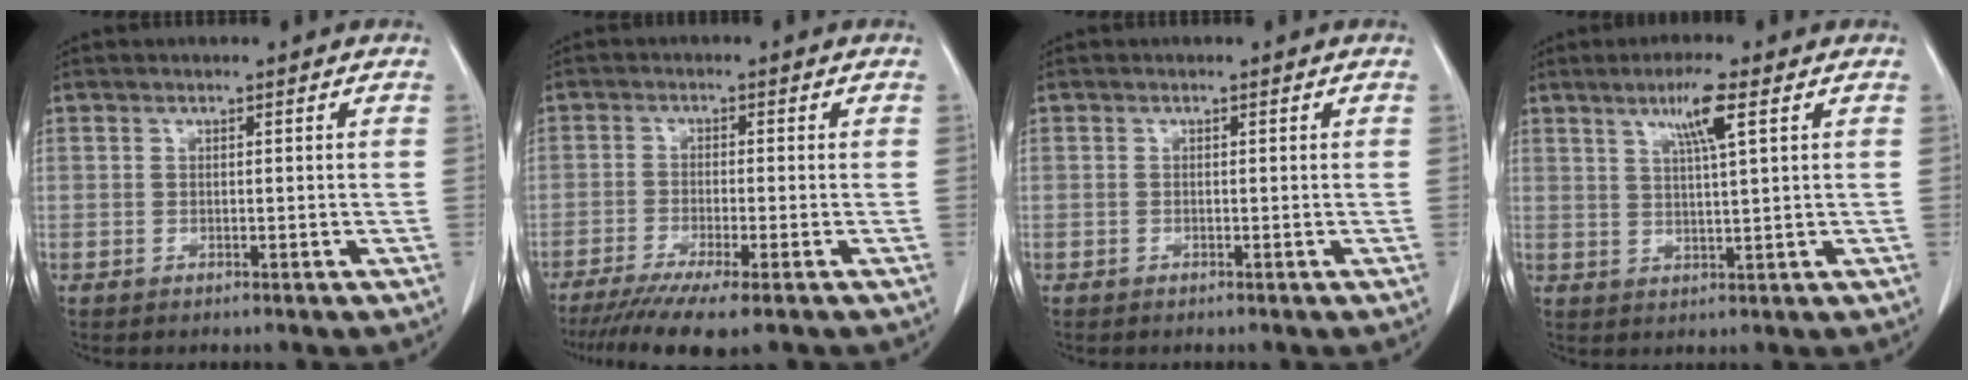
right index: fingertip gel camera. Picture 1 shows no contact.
{"total": 8.6, "force": [-6.2, 0.5, 6.0], "torque": [-0.095, -0.019, -0.099]}
{"total": 0.0}
{"total": 5.6, "force": [2.8, -0.1, 4.9], "torque": [-0.088, 0.001, 0.049]}